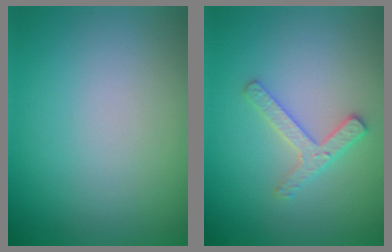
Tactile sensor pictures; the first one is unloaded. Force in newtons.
{"total": 2.4, "press": 2.4, "slide": 0.4}